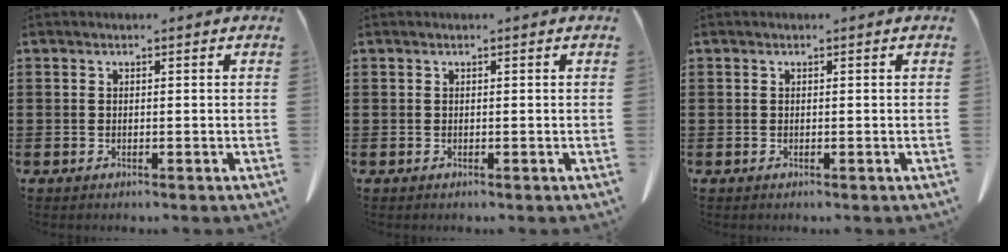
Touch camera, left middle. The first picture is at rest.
{"total": 0.0}
{"total": 0.0}